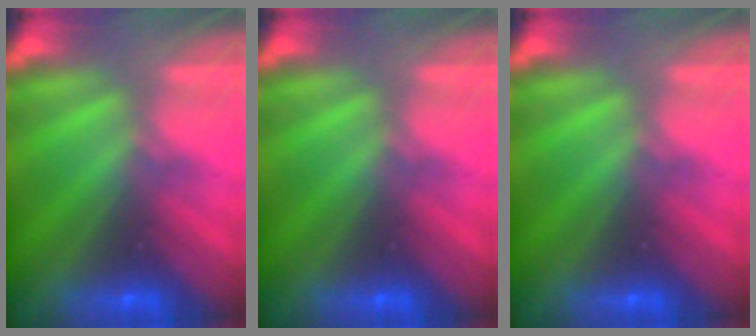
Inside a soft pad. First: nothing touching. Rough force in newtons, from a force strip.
{"total": 0.0}
{"total": 0.0}